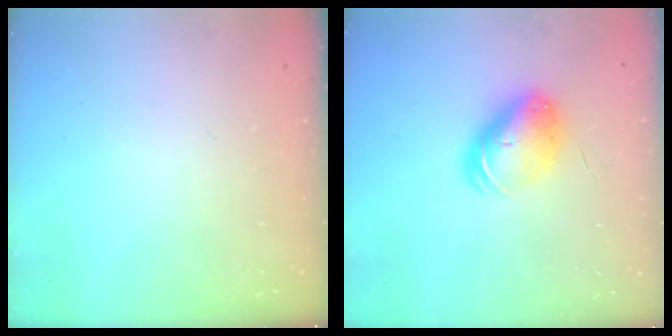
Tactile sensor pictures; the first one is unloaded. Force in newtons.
{"total": 9.2, "press": 9.0, "slide": 2.0}